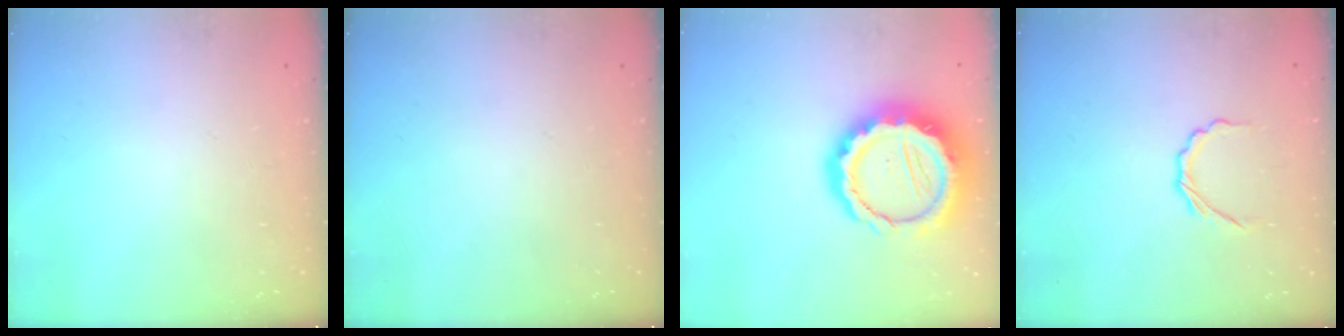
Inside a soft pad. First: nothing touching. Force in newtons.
{"total": 0.0}
{"total": 18.2, "press": 17.8, "slide": 3.6}
{"total": 4.0, "press": 3.8, "slide": 1.3}